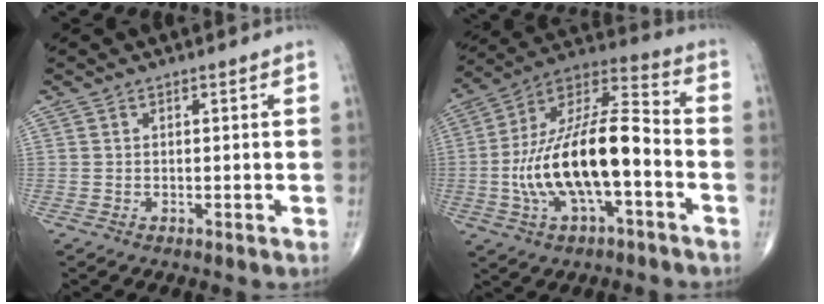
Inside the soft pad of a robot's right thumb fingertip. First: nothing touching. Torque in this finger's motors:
{"motor_torque": [2.29, 2.68, 2.41, -0.35, 0.24]}